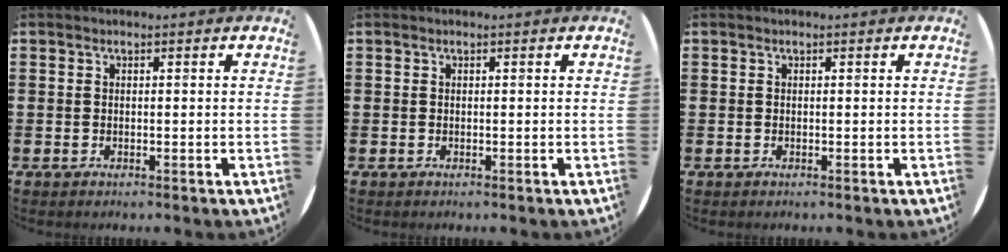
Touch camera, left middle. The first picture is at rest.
{"total": 0.0}
{"total": 0.0}